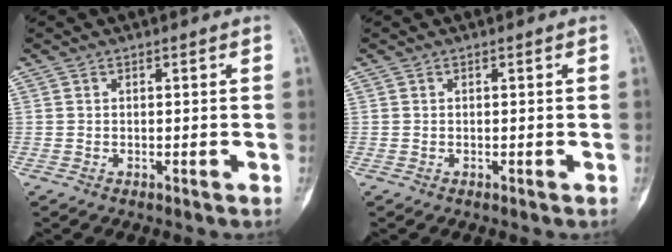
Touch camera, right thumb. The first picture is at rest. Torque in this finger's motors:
{"motor_torque": [0.22, 0.02, -0.13, 0.02, 0.03]}